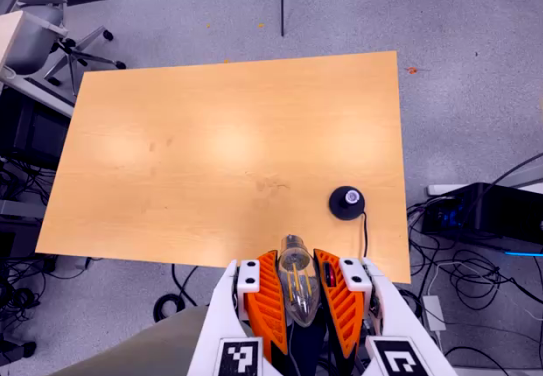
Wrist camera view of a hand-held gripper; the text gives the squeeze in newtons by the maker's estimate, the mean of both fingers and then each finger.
{"total": 21.1, "left": 22.8, "right": 19.4}